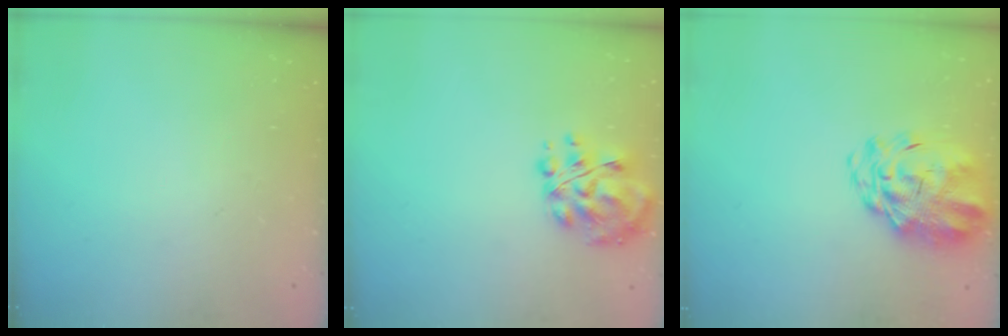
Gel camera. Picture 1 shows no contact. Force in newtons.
{"total": 11.3, "press": 11.0, "slide": 2.4}
{"total": 6.4, "press": 6.0, "slide": 2.5}